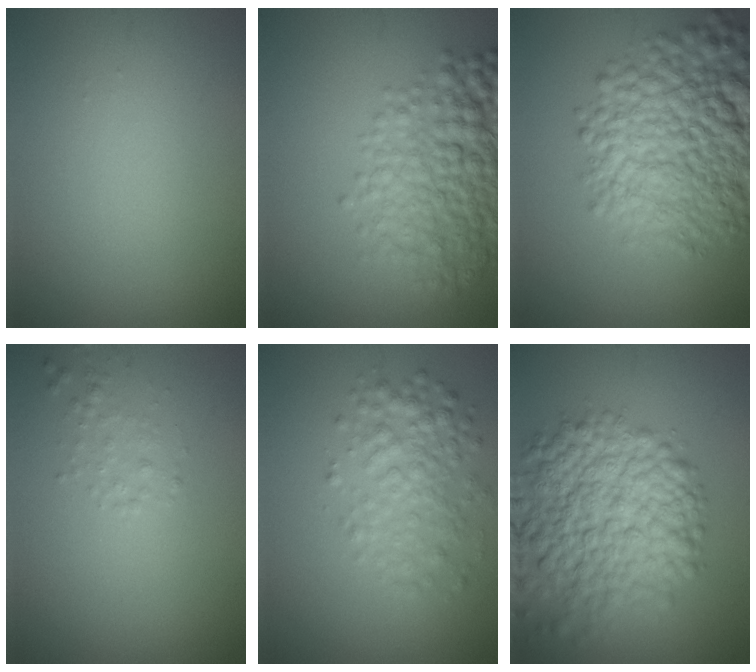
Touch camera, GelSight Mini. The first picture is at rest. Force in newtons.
{"total": 7.2, "press": 7.2, "slide": 0.2}
{"total": 11.7, "press": 11.7, "slide": 0.6}
{"total": 1.2, "press": 1.2, "slide": 0.1}
{"total": 3.8, "press": 3.8, "slide": 0.1}
{"total": 10.1, "press": 10.1, "slide": 0.5}